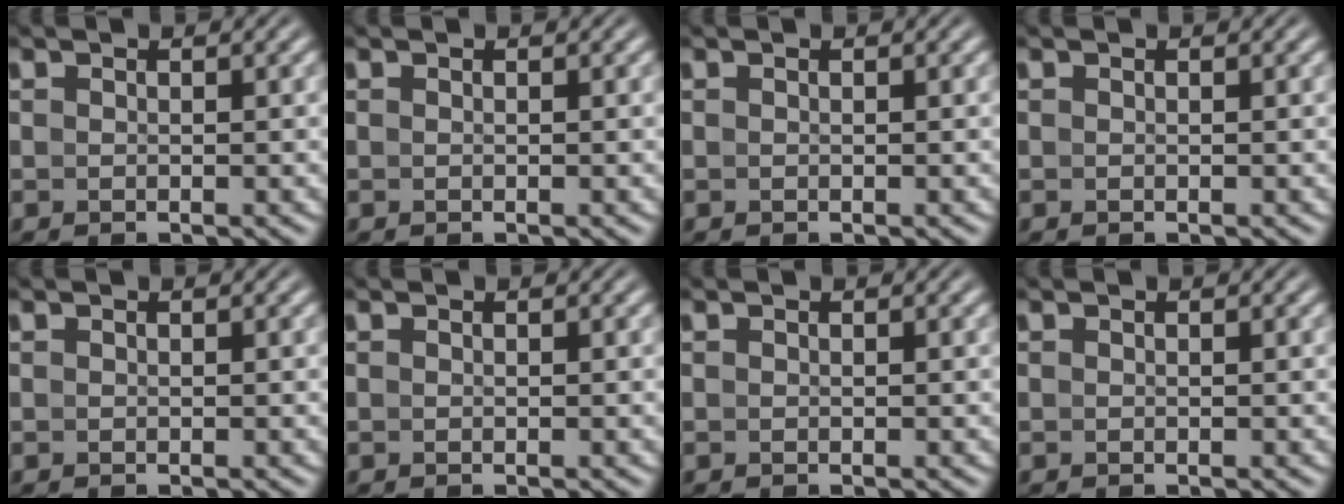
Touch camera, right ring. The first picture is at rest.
{"total": 0.0}
{"total": 0.0}
{"total": 0.0}
{"total": 0.0}
{"total": 0.0}
{"total": 0.0}
{"total": 0.0}